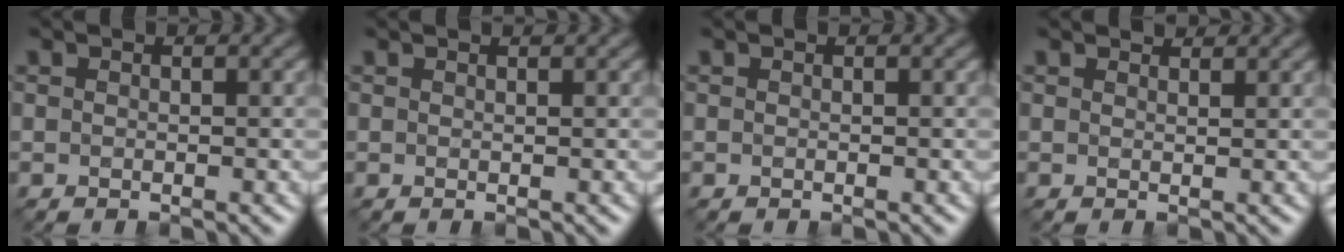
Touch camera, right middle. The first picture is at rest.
{"total": 0.8, "force": [0.7, 0.3, 0.4], "torque": [-0.002, -0.002, 0.003]}
{"total": 0.0}
{"total": 1.4, "force": [1.4, 0.1, 0.1], "torque": [-0.003, 0.002, 0.020]}